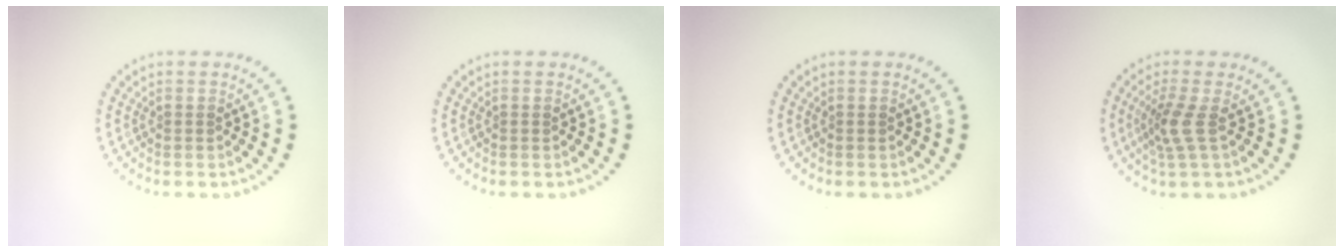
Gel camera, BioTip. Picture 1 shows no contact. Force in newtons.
{"total": 0.0}
{"total": 0.0}
{"total": 2.5, "press": 1.9, "slide": 1.7}